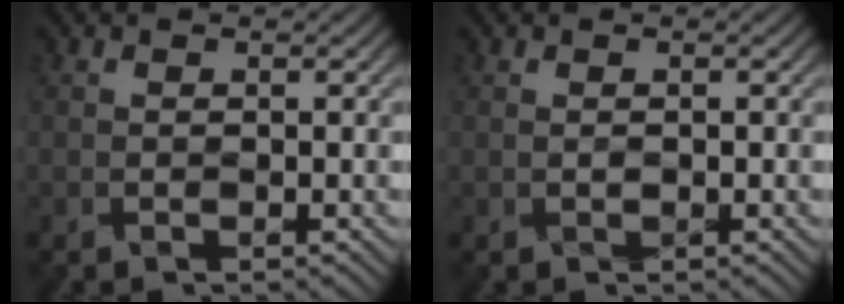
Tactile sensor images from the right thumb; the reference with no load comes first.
{"total": 0.0}